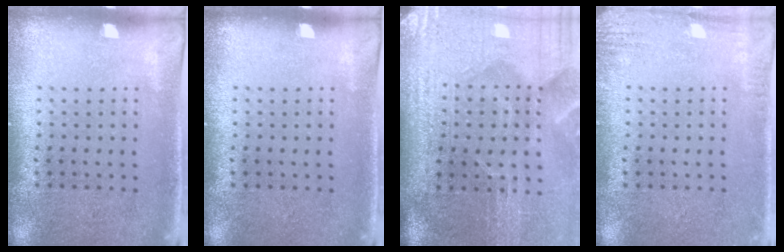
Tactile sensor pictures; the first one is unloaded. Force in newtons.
{"total": 0.0}
{"total": 4.9, "press": 4.1, "slide": 2.6}
{"total": 1.7, "press": 1.7, "slide": 0.2}